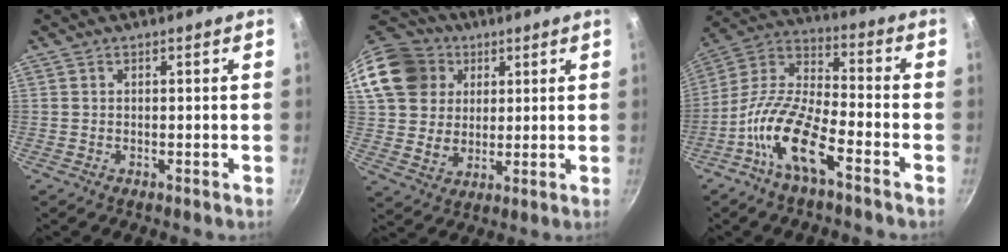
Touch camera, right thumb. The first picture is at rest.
{"total": 17.6, "force": [6.3, 14.5, 7.9], "torque": [-0.145, 0.013, 0.118]}
{"total": 15.1, "force": [-7.7, 5.2, 11.9], "torque": [-0.227, 0.056, -0.166]}